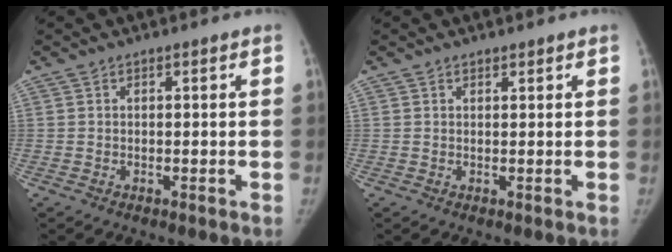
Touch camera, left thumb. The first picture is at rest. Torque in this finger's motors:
{"motor_torque": [-0.32, -0.13, -0.34, 0.08, -0.01]}